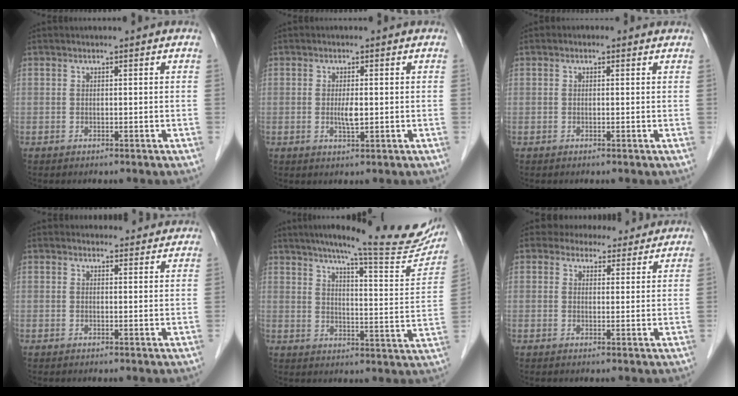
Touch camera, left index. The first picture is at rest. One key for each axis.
{"total": 2.4, "fx": -0.2, "fy": 0.5, "fz": 2.3, "tx": -0.046, "ty": -0.003, "tz": -0.001}
{"total": 0.5, "fx": 0.1, "fy": 0.5, "fz": 0.3, "tx": -0.006, "ty": 0.003, "tz": -0.006}
{"total": 4.1, "fx": 3.9, "fy": 1.4, "fz": 0.0, "tx": 0.005, "ty": 0.006, "tz": 0.038}
{"total": 23.3, "fx": 19.7, "fy": 2.3, "fz": 12.2, "tx": -0.167, "ty": -0.039, "tz": 0.243}
{"total": 7.2, "fx": 6.5, "fy": 2.9, "fz": 0.6, "tx": 0.009, "ty": 0.008, "tz": 0.067}